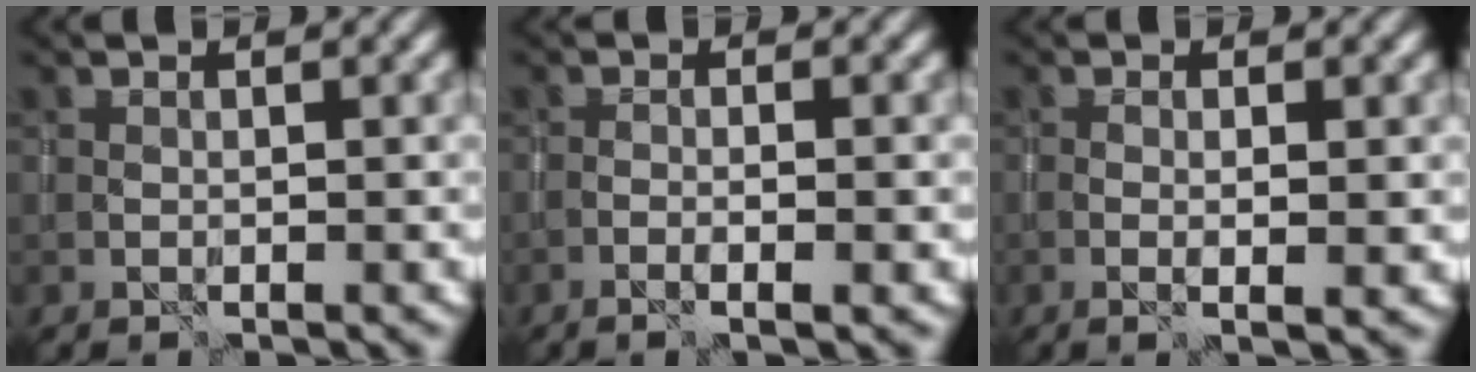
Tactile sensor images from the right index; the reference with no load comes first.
{"total": 2.0, "force": [-0.9, 0.1, 1.8], "torque": [-0.031, 0.007, -0.020]}
{"total": 2.4, "force": [-0.2, 0.2, 2.4], "torque": [-0.042, -0.003, -0.004]}